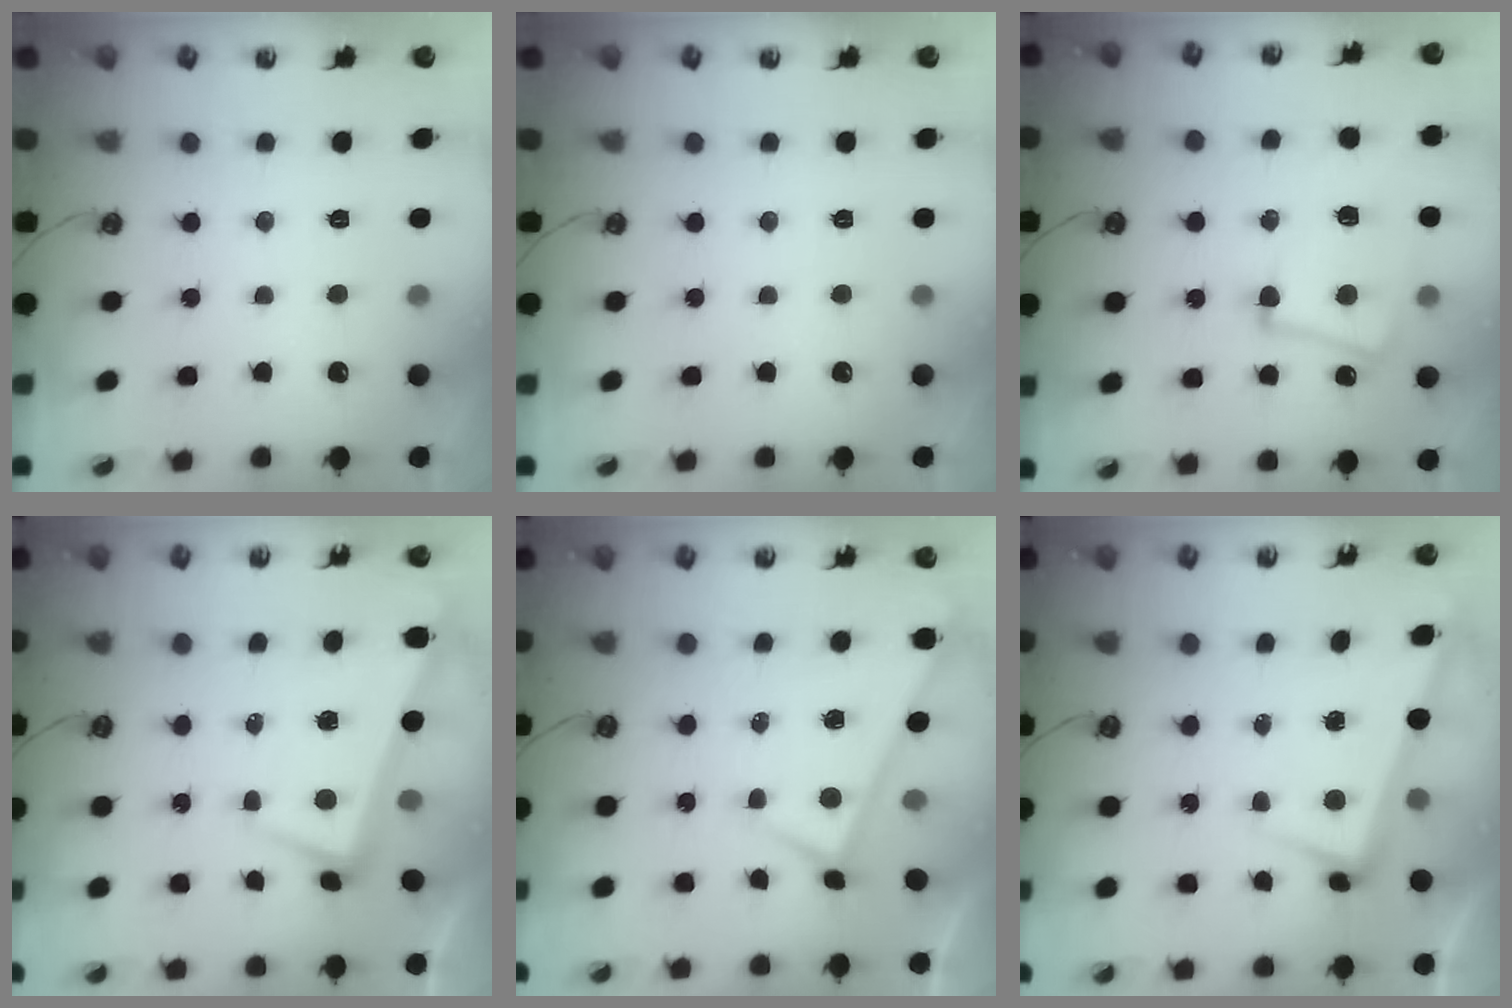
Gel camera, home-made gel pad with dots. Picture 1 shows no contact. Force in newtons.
{"total": 0.0}
{"total": 7.6, "press": 7.3, "slide": 2.0}
{"total": 2.3, "press": 1.4, "slide": 1.8}
{"total": 0.0}
{"total": 1.9, "press": 1.6, "slide": 1.1}